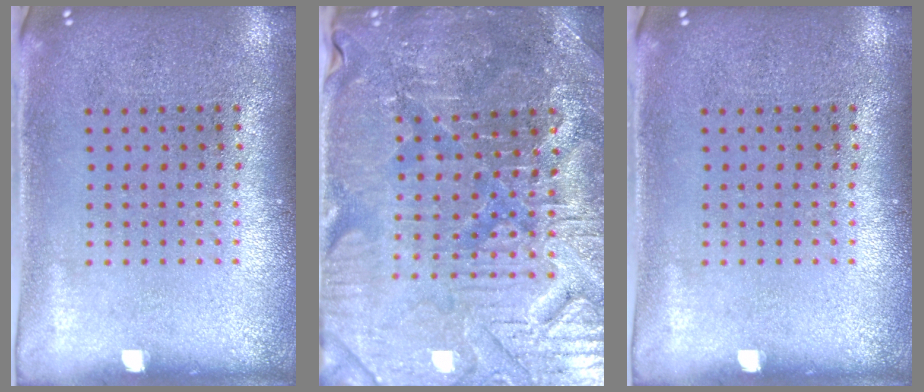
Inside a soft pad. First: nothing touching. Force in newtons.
{"total": 3.8, "press": 3.8, "slide": 0.6}
{"total": 0.0}